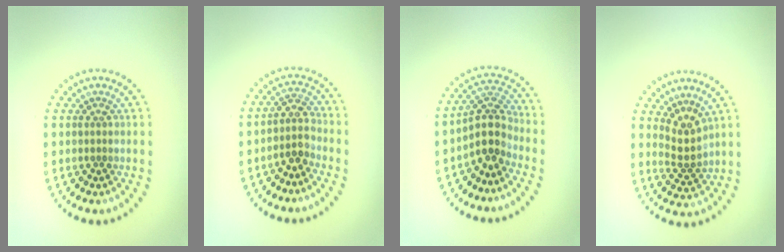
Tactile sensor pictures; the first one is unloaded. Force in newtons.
{"total": 2.2, "press": 1.9, "slide": 1.2}
{"total": 3.6, "press": 2.8, "slide": 2.4}
{"total": 2.6, "press": 1.9, "slide": 1.8}